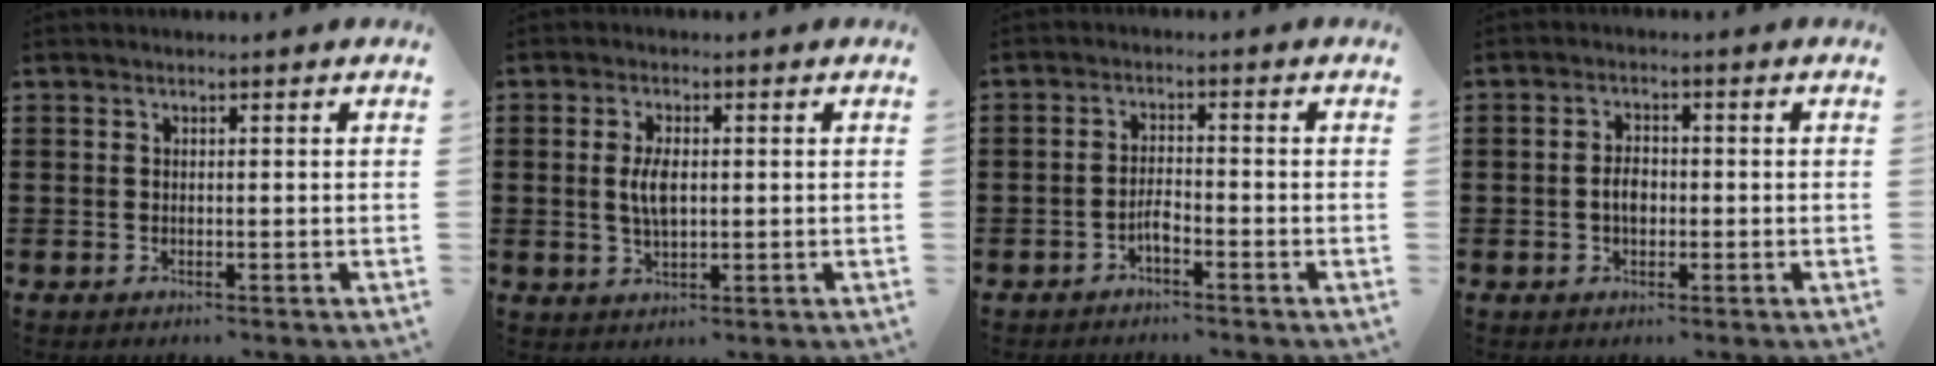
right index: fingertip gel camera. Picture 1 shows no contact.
{"total": 4.4, "force": [0.3, 2.0, 4.0], "torque": [-0.086, 0.004, 0.001]}
{"total": 2.3, "force": [-1.6, 0.6, 1.6], "torque": [-0.039, 0.002, -0.033]}
{"total": 2.8, "force": [-0.4, 1.7, 2.3], "torque": [-0.044, 0.005, -0.008]}